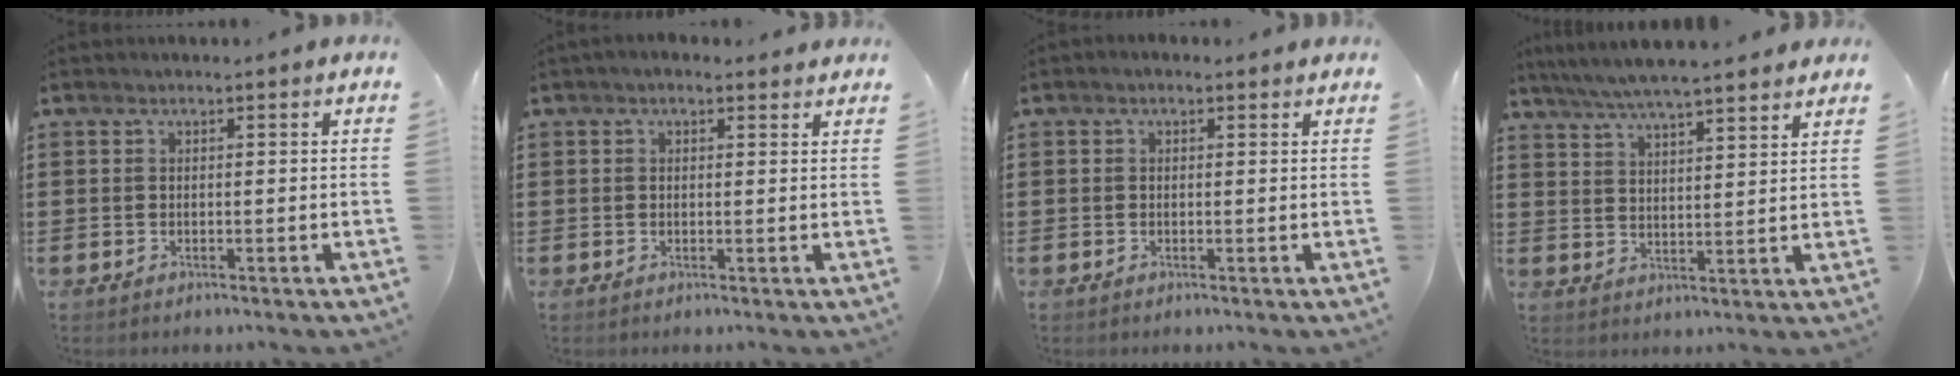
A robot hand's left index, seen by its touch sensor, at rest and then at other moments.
{"total": 1.4, "force": [0.9, 0.8, 0.7], "torque": [-0.016, 0.007, 0.016]}
{"total": 0.8, "force": [0.1, 0.7, 0.4], "torque": [-0.009, 0.006, 0.002]}
{"total": 5.5, "force": [5.1, 0.2, 2.0], "torque": [-0.058, -0.020, 0.090]}